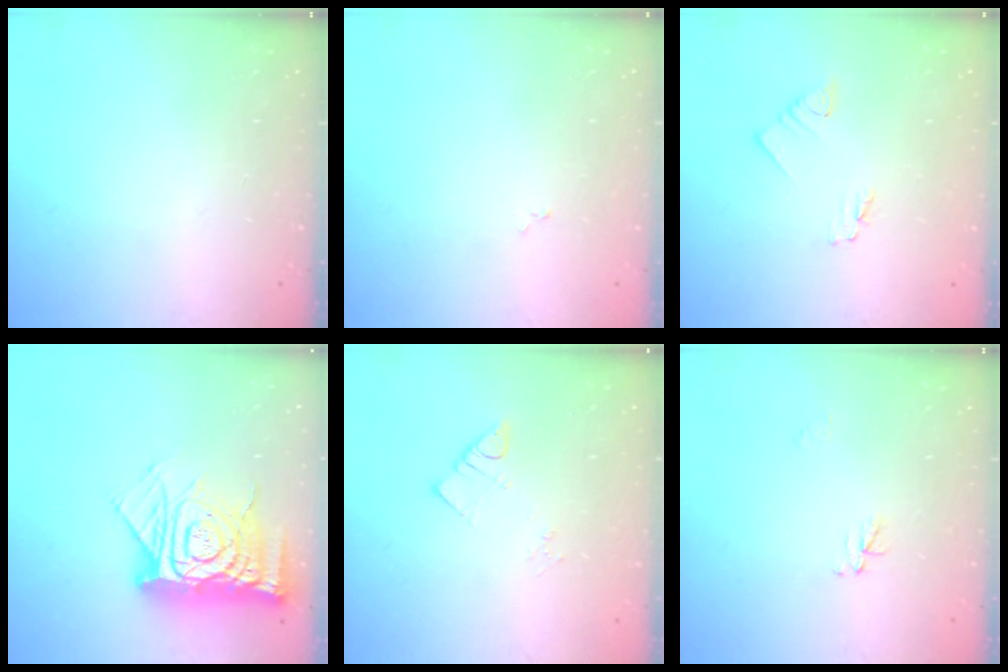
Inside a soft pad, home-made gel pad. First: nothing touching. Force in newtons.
{"total": 1.9, "press": 1.9, "slide": 0.3}
{"total": 1.6, "press": 1.6, "slide": 0.1}
{"total": 17.2, "press": 17.2, "slide": 1.7}
{"total": 3.3, "press": 3.3, "slide": 0.1}
{"total": 3.0, "press": 3.0, "slide": 0.4}